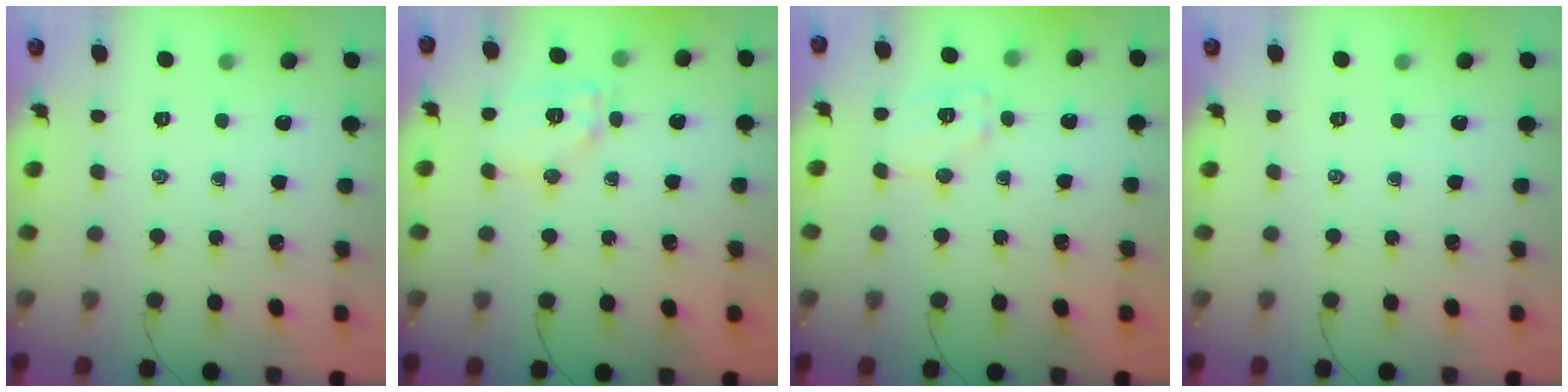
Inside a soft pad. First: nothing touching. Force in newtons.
{"total": 9.8, "press": 9.8, "slide": 0.2}
{"total": 9.2, "press": 9.2, "slide": 0.8}
{"total": 0.0}